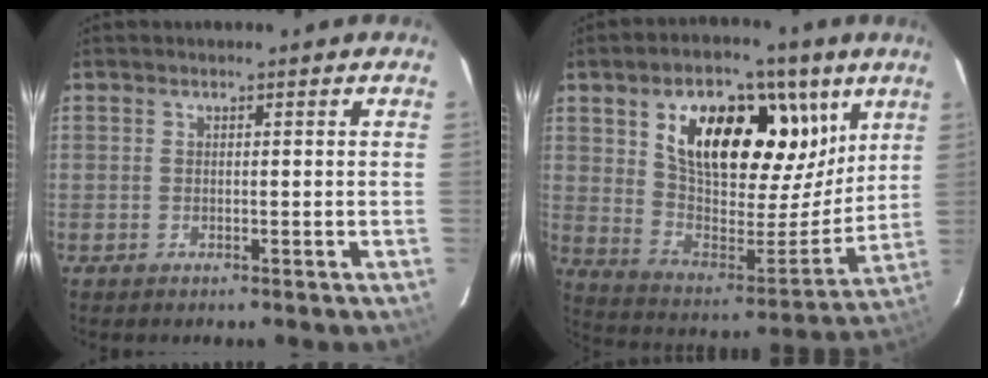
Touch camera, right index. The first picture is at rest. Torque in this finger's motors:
{"motor_torque": [1.12, 0.65, 1.05, 0.21]}